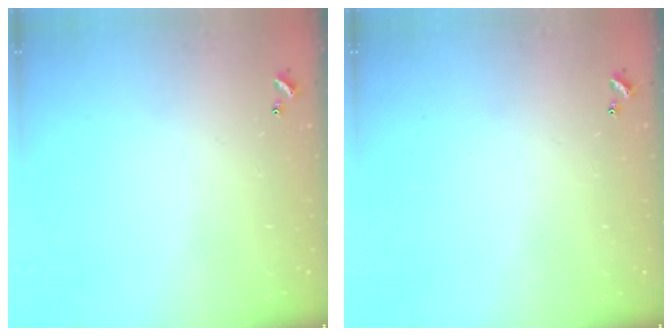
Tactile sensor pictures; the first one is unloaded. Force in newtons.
{"total": 0.0}